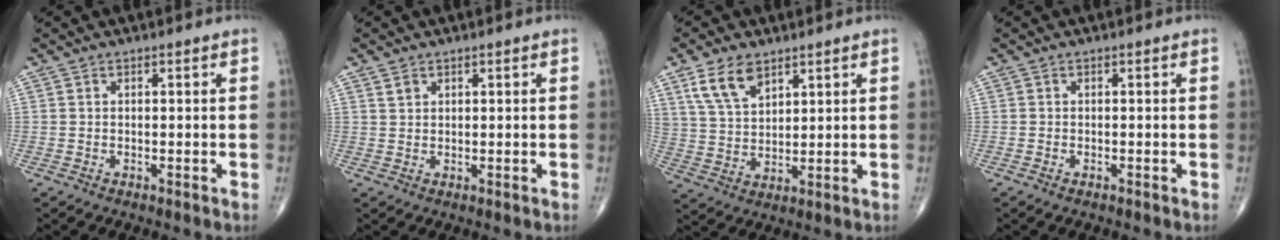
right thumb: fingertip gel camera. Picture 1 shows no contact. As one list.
[{"total": 1.5, "force": [1.0, 1.0, 0.5], "torque": [-0.002, -0.002, 0.018]}, {"total": 8.4, "force": [5.1, 4.6, 4.9], "torque": [-0.081, -0.020, 0.106]}, {"total": 0.6, "force": [-0.4, 0.3, 0.4], "torque": [-0.009, 0.000, -0.006]}]